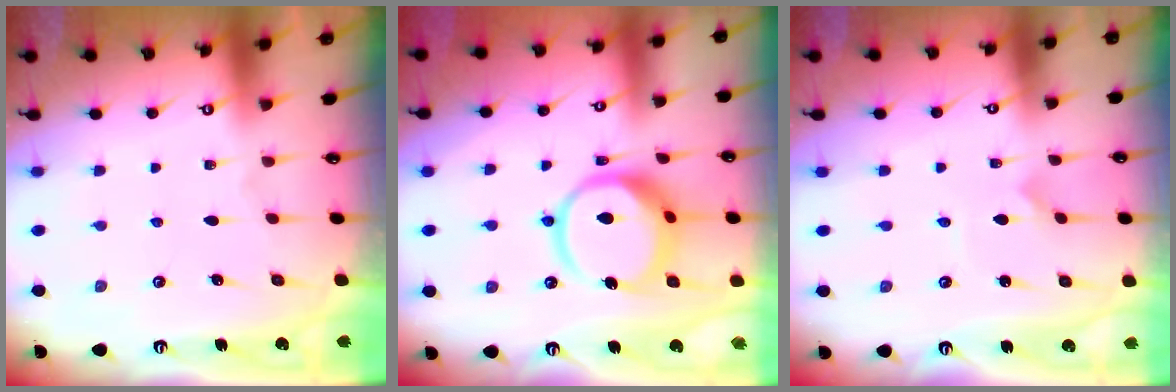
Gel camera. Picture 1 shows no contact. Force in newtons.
{"total": 13.9, "press": 13.8, "slide": 1.5}
{"total": 2.4, "press": 2.4, "slide": 0.2}